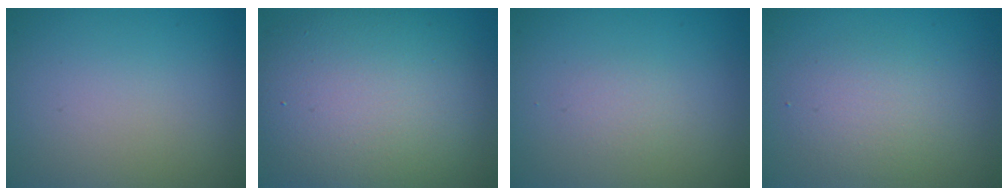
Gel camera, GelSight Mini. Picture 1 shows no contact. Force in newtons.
{"total": 10.0, "press": 10.0, "slide": 0.6}
{"total": 1.0, "press": 0.9, "slide": 0.1}
{"total": 2.5, "press": 2.5, "slide": 0.1}